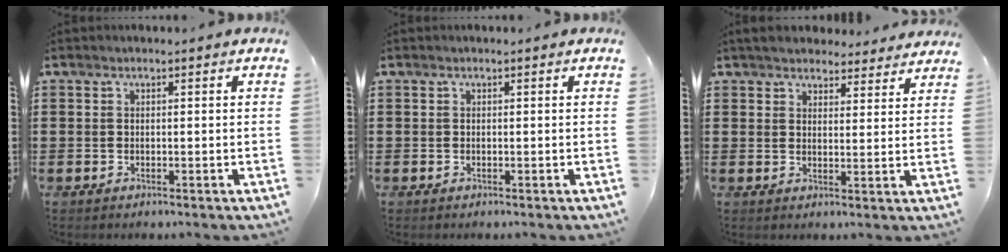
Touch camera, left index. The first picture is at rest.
{"total": 0.0}
{"total": 4.1, "force": [4.0, 0.8, 0.6], "torque": [-0.024, -0.011, 0.073]}